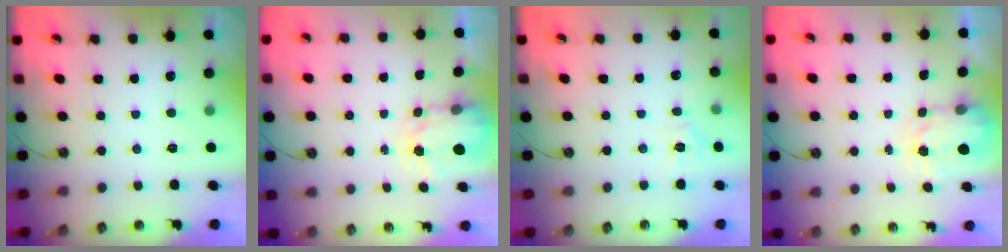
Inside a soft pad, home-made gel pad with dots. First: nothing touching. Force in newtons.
{"total": 3.3, "press": 3.3, "slide": 0.4}
{"total": 4.0, "press": 4.0, "slide": 0.2}
{"total": 3.9, "press": 3.8, "slide": 0.5}